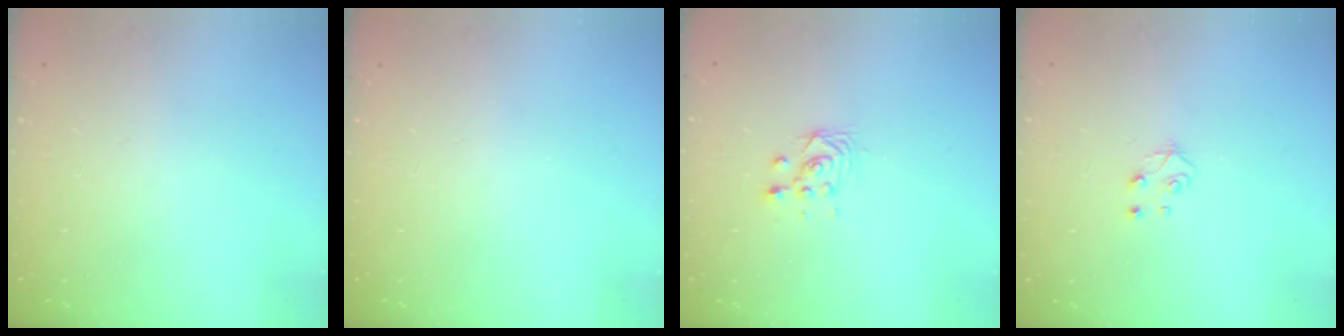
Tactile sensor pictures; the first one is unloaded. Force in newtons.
{"total": 0.0}
{"total": 3.0, "press": 3.0, "slide": 0.1}
{"total": 4.9, "press": 4.8, "slide": 0.6}